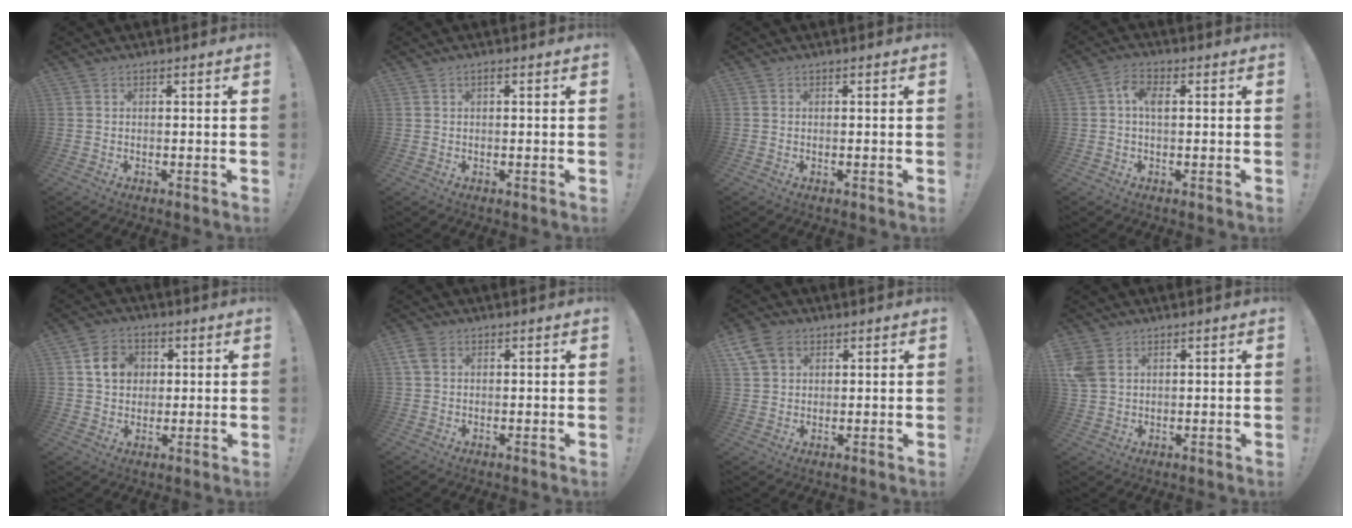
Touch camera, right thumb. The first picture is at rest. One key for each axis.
{"total": 0.5, "fx": 0.2, "fy": 0.3, "fz": 0.4, "tx": -0.011, "ty": 0.002, "tz": 0.004}
{"total": 0.0}
{"total": 4.6, "fx": 0.8, "fy": 2.4, "fz": 3.9, "tx": -0.068, "ty": 0.009, "tz": 0.012}
{"total": 9.0, "fx": 2.6, "fy": 7.6, "fz": 4.2, "tx": -0.061, "ty": 0.002, "tz": 0.053}
{"total": 4.1, "fx": 1.5, "fy": 2.8, "fz": 2.5, "tx": -0.052, "ty": 0.001, "tz": 0.030}
{"total": 8.2, "fx": 4.2, "fy": 5.9, "fz": 3.9, "tx": -0.063, "ty": -0.010, "tz": 0.086}
{"total": 5.9, "fx": 2.5, "fy": 4.2, "fz": 3.3, "tx": -0.069, "ty": -0.005, "tz": 0.050}